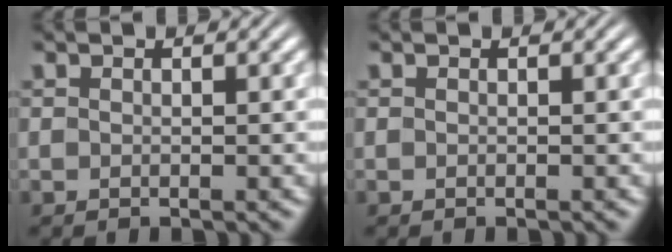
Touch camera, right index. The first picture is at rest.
{"total": 0.0}